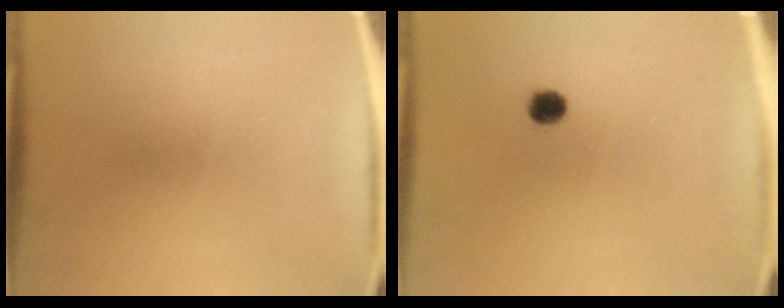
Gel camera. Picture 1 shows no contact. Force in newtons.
{"total": 2.8}